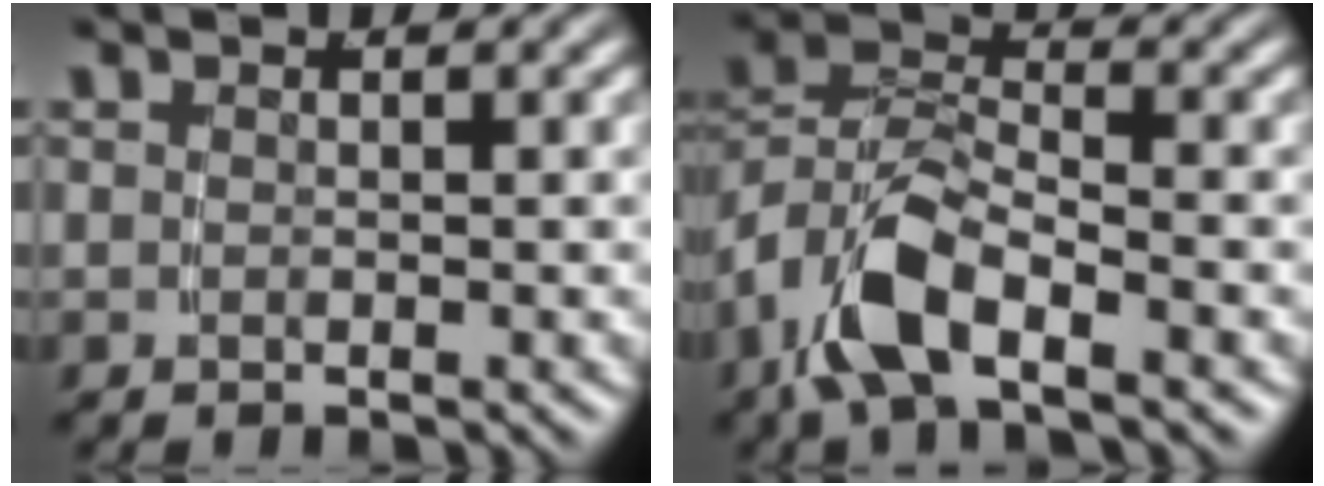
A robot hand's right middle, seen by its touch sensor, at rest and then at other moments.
{"total": 6.8, "force": [-2.1, 4.7, 4.4], "torque": [-0.104, -0.018, -0.041]}